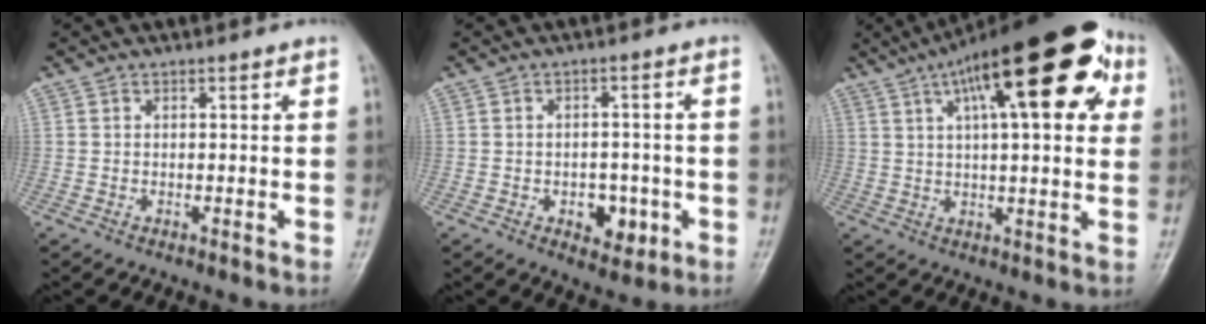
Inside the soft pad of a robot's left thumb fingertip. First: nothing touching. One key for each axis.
{"total": 5.9, "fx": -2.1, "fy": 4.0, "fz": 3.8, "tx": -0.020, "ty": 0.012, "tz": -0.023}
{"total": 24.2, "fx": 9.7, "fy": 8.1, "fz": 20.6, "tx": -0.294, "ty": 0.024, "tz": 0.140}